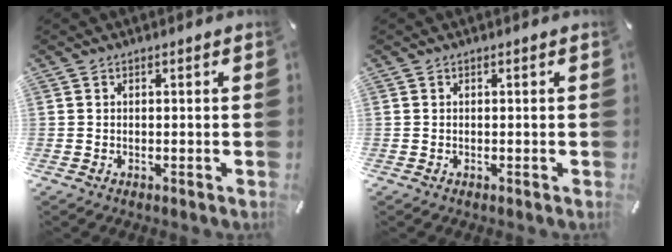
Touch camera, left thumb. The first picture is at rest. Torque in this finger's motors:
{"motor_torque": [0.00, 0.00, 0.02, -0.02, 0.00]}